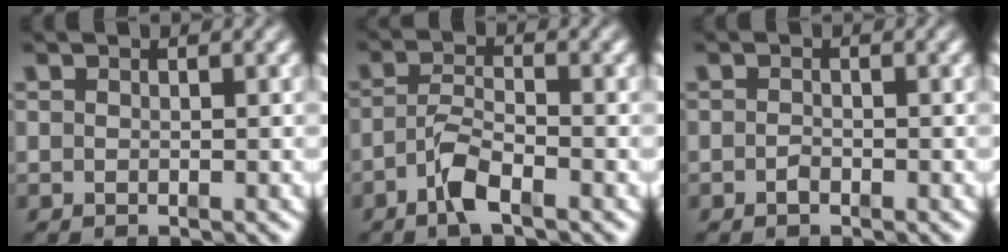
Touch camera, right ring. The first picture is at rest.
{"total": 3.2, "force": [-2.0, 0.9, 2.3], "torque": [-0.043, -0.008, -0.035]}
{"total": 0.8, "force": [-0.8, 0.2, 0.3], "torque": [-0.008, -0.004, -0.014]}